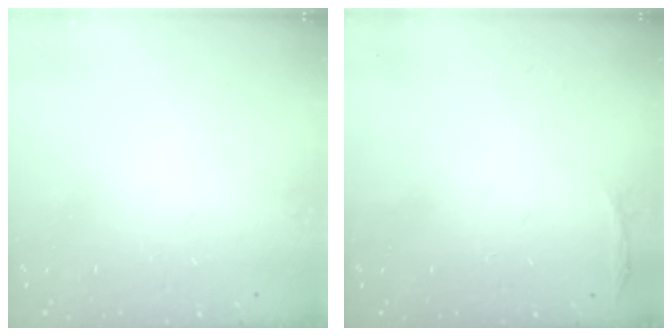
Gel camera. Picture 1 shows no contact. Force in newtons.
{"total": 3.0, "press": 1.9, "slide": 2.3}